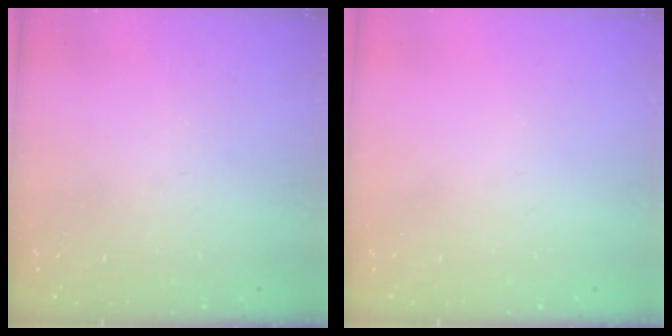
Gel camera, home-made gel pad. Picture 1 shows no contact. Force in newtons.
{"total": 0.0}